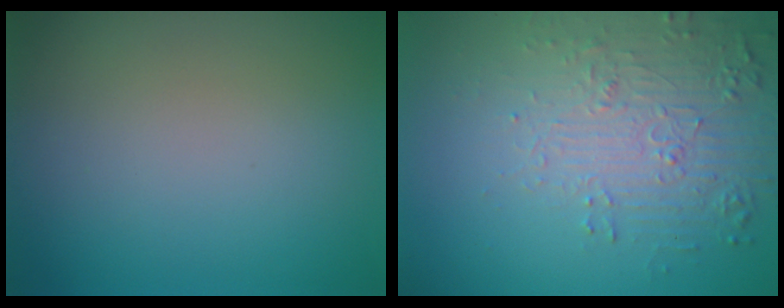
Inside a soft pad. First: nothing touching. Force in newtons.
{"total": 5.7, "press": 3.8, "slide": 4.2}